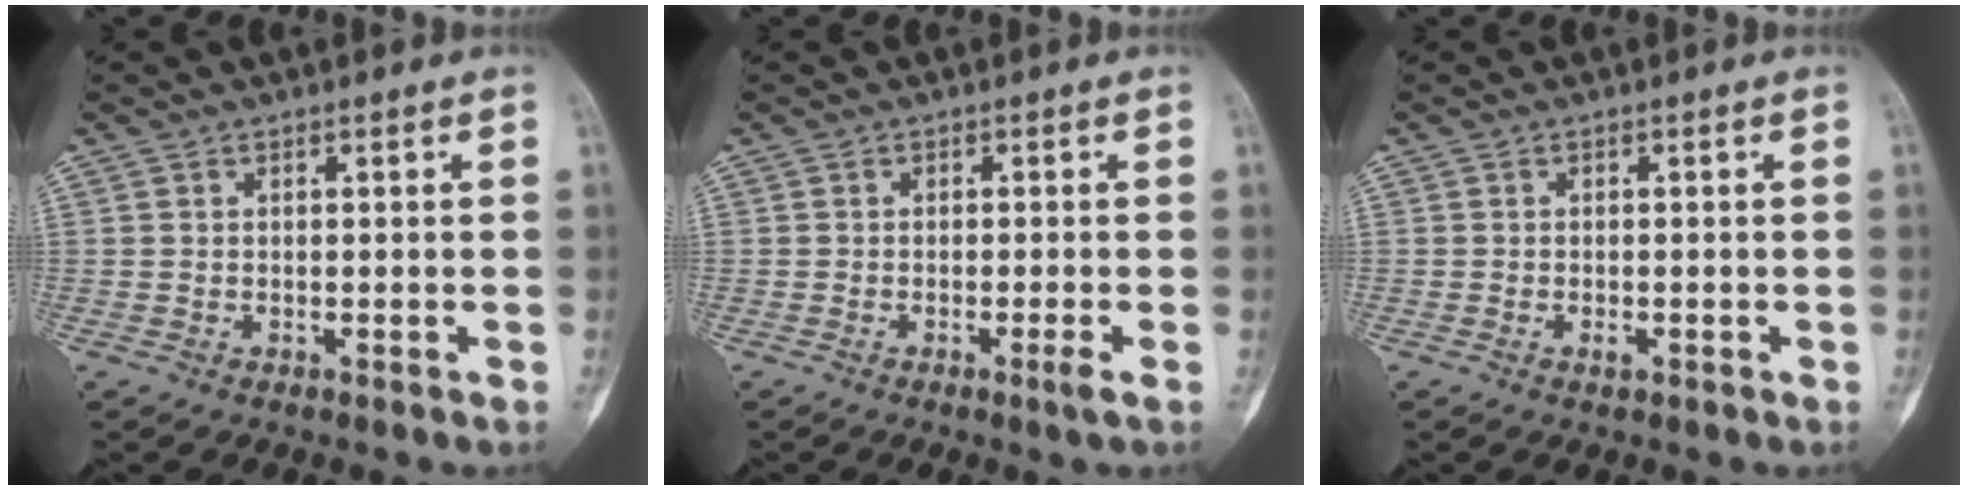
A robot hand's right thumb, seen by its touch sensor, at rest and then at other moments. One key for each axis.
{"total": 1.7, "fx": -0.8, "fy": -0.3, "fz": 1.5, "tx": -0.033, "ty": -0.004, "tz": -0.017}
{"total": 1.0, "fx": -0.4, "fy": 0.6, "fz": 0.8, "tx": -0.014, "ty": 0.001, "tz": -0.007}